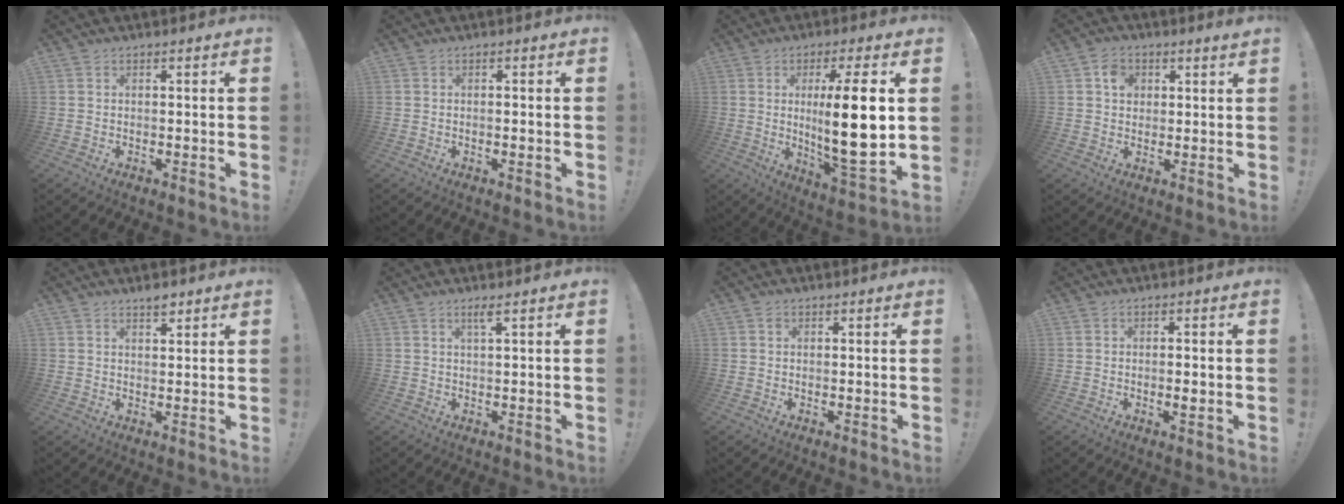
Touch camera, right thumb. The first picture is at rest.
{"total": 0.6, "force": [-0.5, 0.0, 0.4], "torque": [-0.006, 0.000, -0.009]}
{"total": 17.8, "force": [1.7, 3.2, 17.5], "torque": [-0.289, -0.026, 0.014]}
{"total": 4.8, "force": [2.0, 3.7, 2.4], "torque": [-0.030, -0.003, 0.034]}
{"total": 2.8, "force": [2.2, 1.1, 1.3], "torque": [-0.007, -0.015, 0.037]}
{"total": 2.4, "force": [1.3, -0.2, 2.0], "torque": [-0.037, -0.002, 0.019]}
{"total": 0.7, "force": [0.3, 0.7, 0.2], "torque": [0.004, 0.000, 0.003]}
{"total": 1.5, "force": [-0.5, 0.2, 1.4], "torque": [-0.022, 0.000, -0.009]}